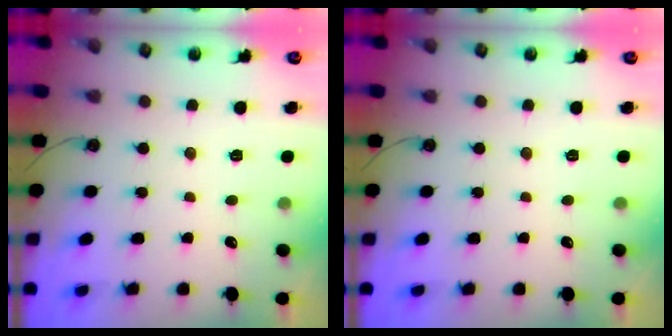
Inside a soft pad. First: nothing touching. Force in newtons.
{"total": 0.0}